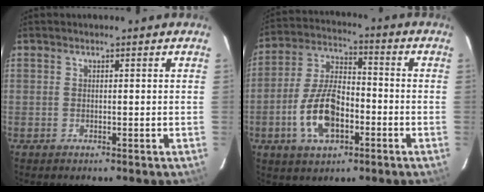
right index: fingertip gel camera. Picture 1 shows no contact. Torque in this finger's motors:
{"motor_torque": [1.81, -0.33, 0.94, 0.12]}